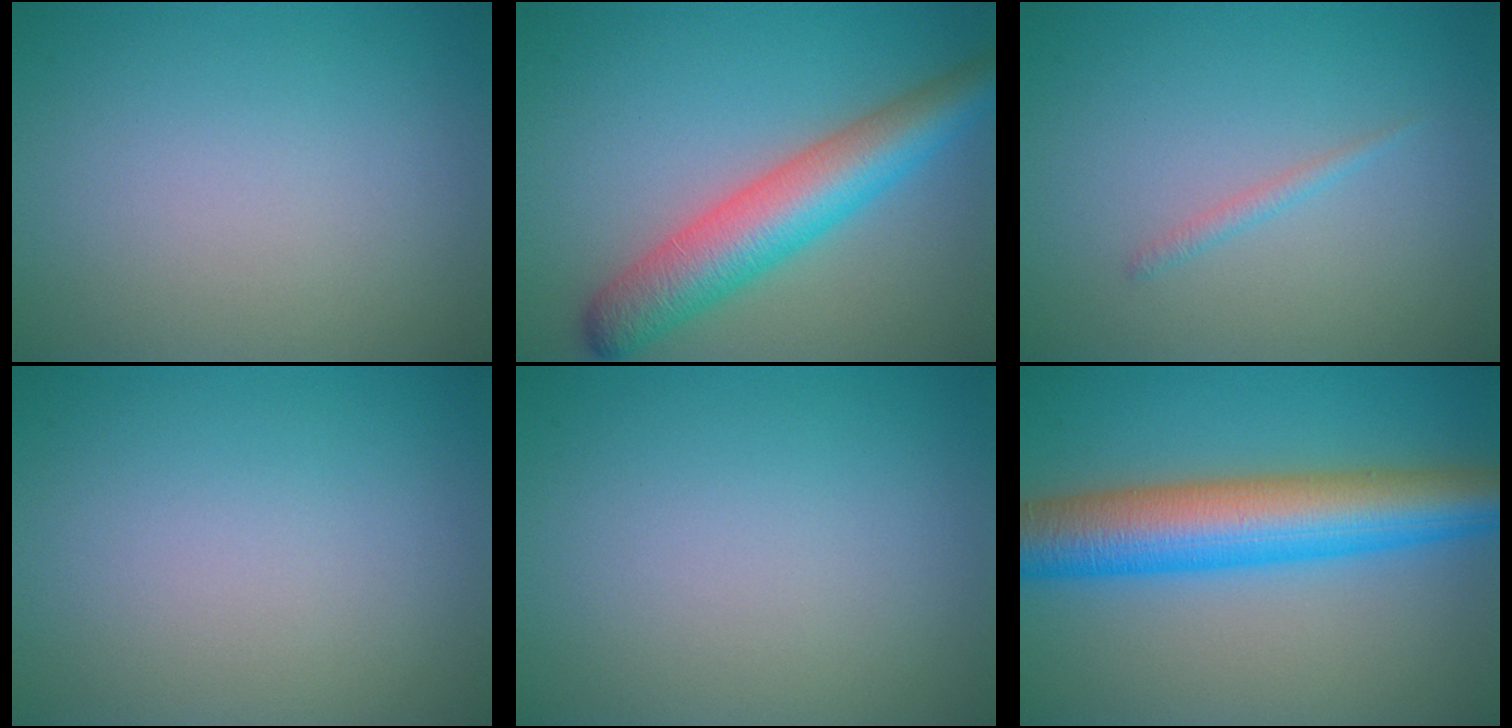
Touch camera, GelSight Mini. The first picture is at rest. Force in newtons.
{"total": 7.3, "press": 7.2, "slide": 0.3}
{"total": 0.8, "press": 0.8, "slide": 0.0}
{"total": 0.0}
{"total": 0.0}
{"total": 10.0, "press": 10.0, "slide": 0.2}